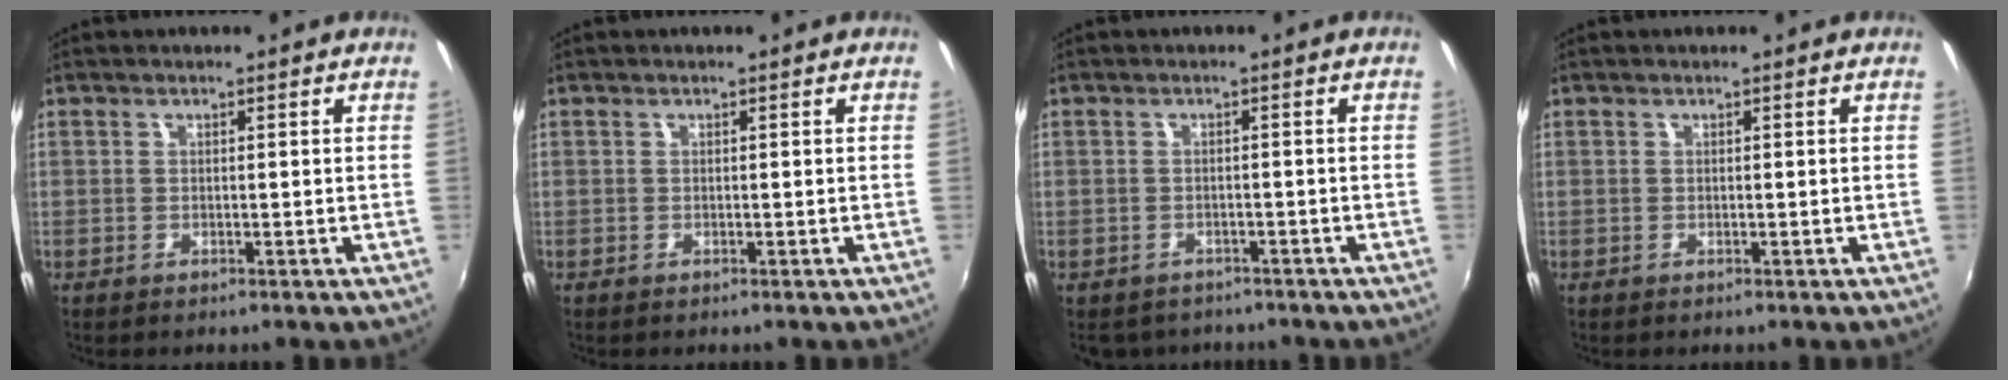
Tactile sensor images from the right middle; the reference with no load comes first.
{"total": 0.0}
{"total": 4.8, "force": [-4.0, 2.4, 1.2], "torque": [-0.031, -0.017, -0.056]}
{"total": 0.0}